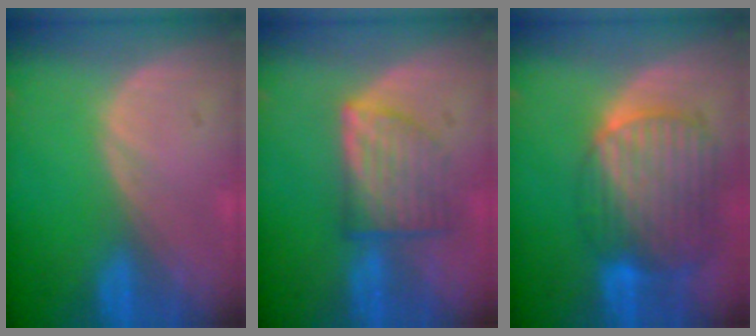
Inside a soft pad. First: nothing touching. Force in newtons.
{"total": 6.9, "press": 6.2, "slide": 2.9}
{"total": 10.5, "press": 8.8, "slide": 5.6}